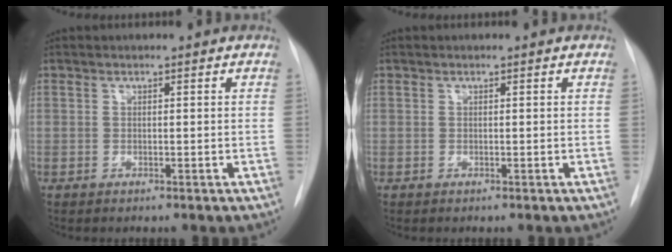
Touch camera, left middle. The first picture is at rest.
{"total": 0.0}